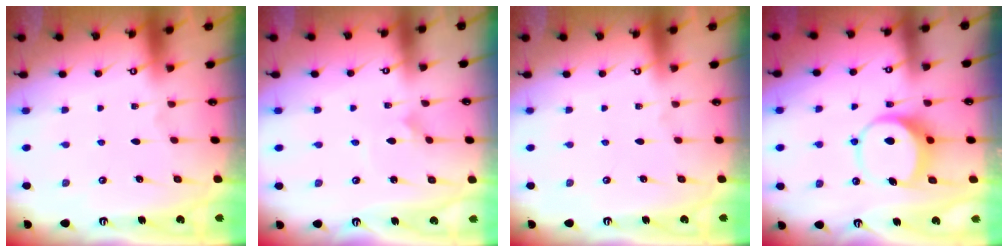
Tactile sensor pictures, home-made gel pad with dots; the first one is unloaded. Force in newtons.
{"total": 1.4, "press": 1.4, "slide": 0.1}
{"total": 0.0}
{"total": 7.6, "press": 7.6, "slide": 0.6}